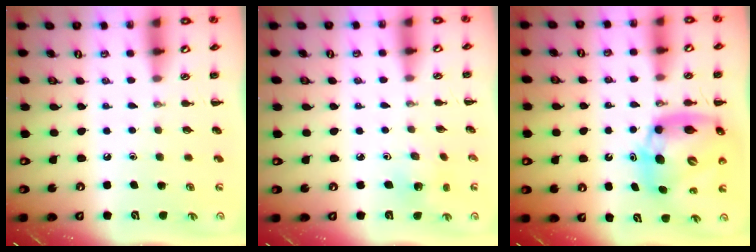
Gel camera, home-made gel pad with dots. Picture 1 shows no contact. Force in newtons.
{"total": 2.3, "press": 2.2, "slide": 0.7}
{"total": 14.0, "press": 13.5, "slide": 4.0}